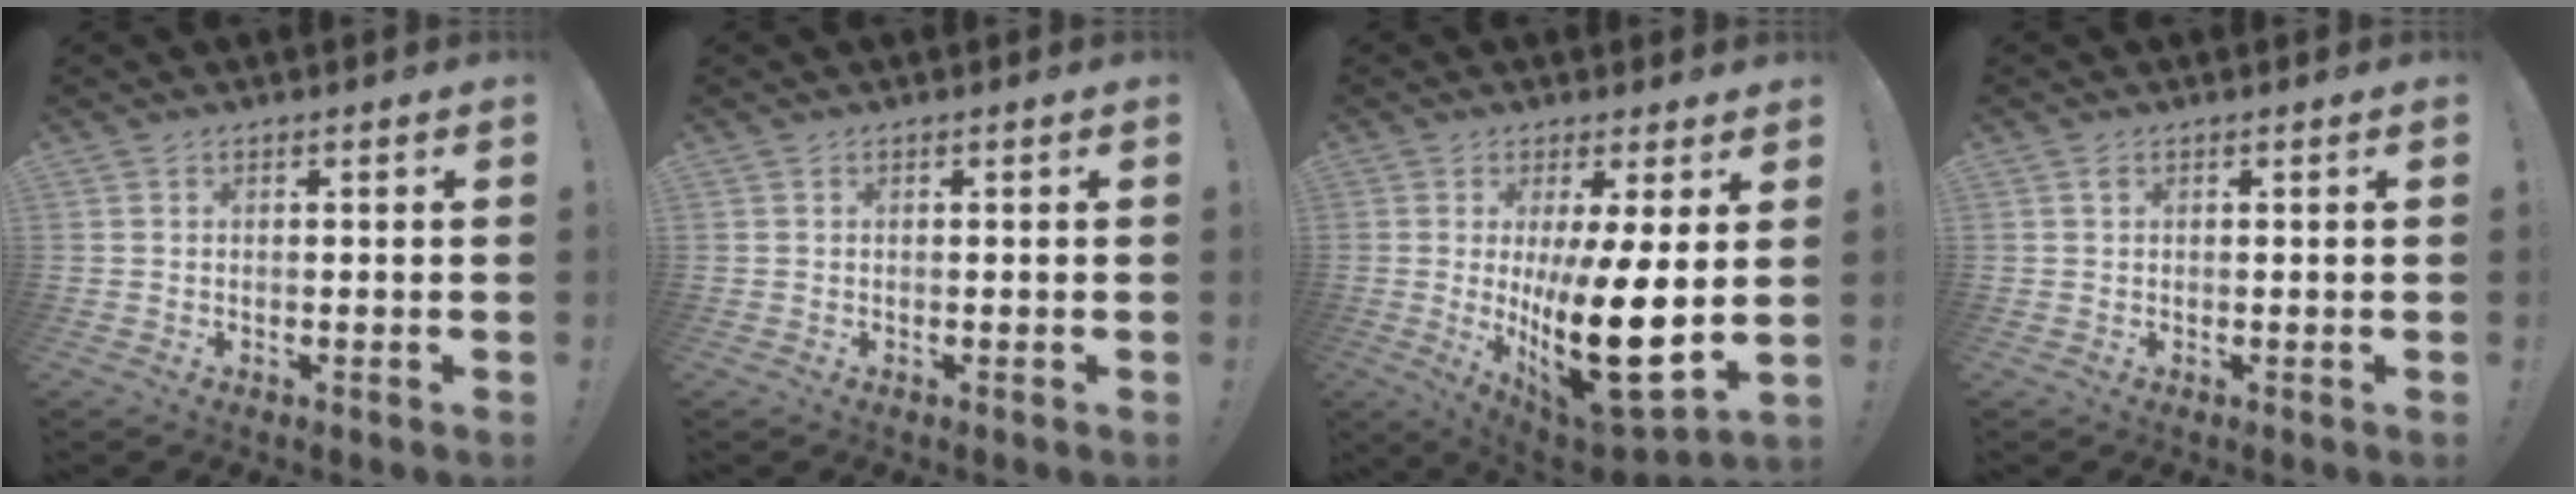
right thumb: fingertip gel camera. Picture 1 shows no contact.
{"total": 0.0}
{"total": 19.3, "force": [0.1, 5.4, 18.5], "torque": [-0.308, -0.037, 0.010]}
{"total": 0.6, "force": [0.3, 0.4, 0.3], "torque": [-0.005, 0.002, 0.005]}